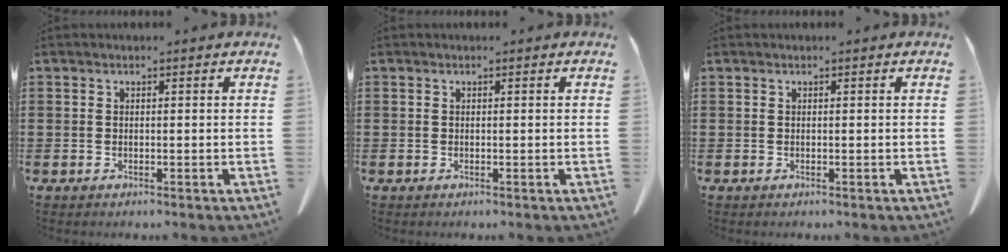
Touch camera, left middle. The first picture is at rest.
{"total": 0.0}
{"total": 0.0}